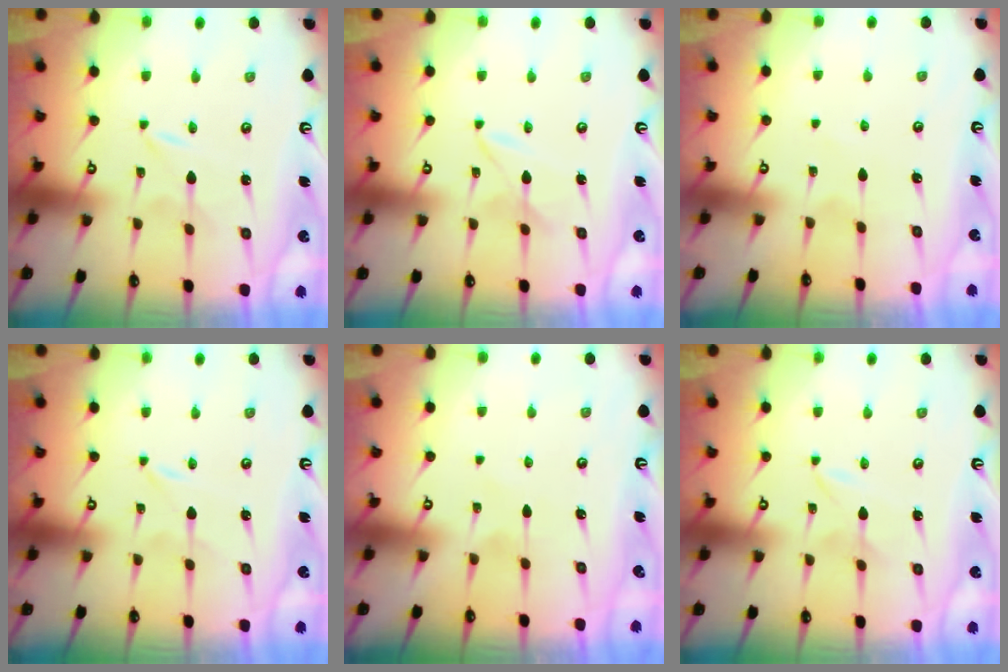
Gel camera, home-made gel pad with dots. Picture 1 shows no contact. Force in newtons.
{"total": 2.9, "press": 2.9, "slide": 0.3}
{"total": 2.3, "press": 2.3, "slide": 0.3}
{"total": 0.0}
{"total": 2.8, "press": 2.8, "slide": 0.4}
{"total": 1.6, "press": 1.6, "slide": 0.2}